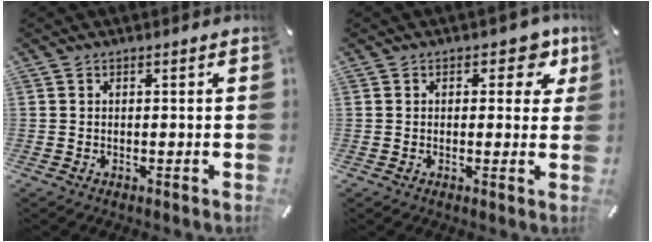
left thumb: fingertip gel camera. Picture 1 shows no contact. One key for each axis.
{"total": 6.1, "fx": 2.7, "fy": 3.7, "fz": 4.1, "tx": -0.034, "ty": -0.007, "tz": 0.038}